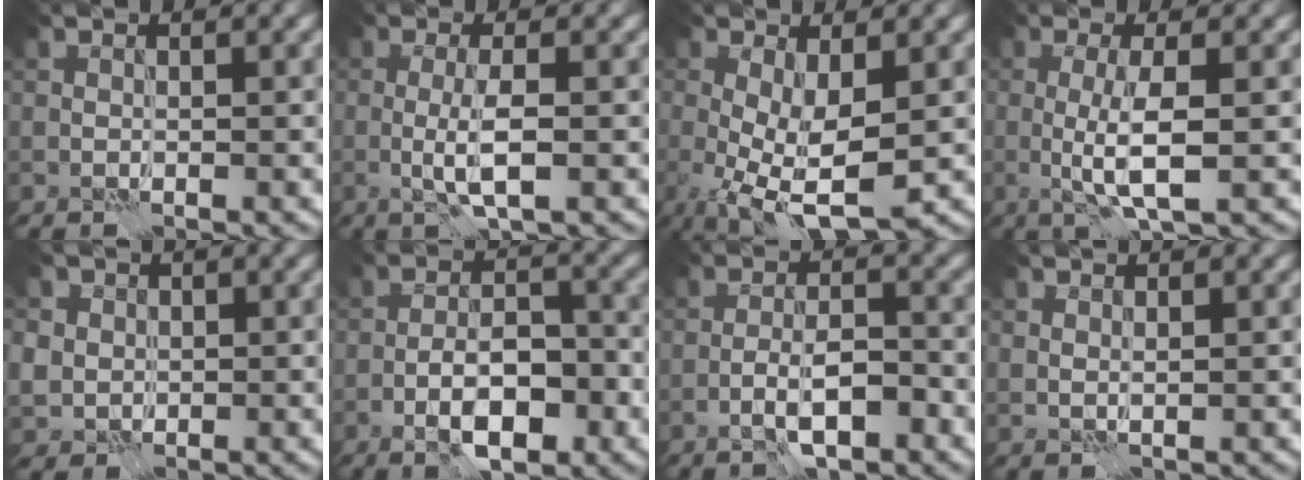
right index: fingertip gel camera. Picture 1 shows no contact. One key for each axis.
{"total": 2.9, "fx": -0.6, "fy": 0.2, "fz": 2.9, "tx": -0.055, "ty": -0.001, "tz": -0.014}
{"total": 7.0, "fx": -1.7, "fy": 2.7, "fz": 6.3, "tx": -0.129, "ty": -0.018, "tz": -0.025}
{"total": 4.0, "fx": -0.4, "fy": 0.4, "fz": 3.9, "tx": -0.077, "ty": -0.004, "tz": -0.009}
{"total": 4.2, "fx": 1.3, "fy": 3.7, "fz": 1.3, "tx": -0.045, "ty": 0.010, "tz": 0.020}
{"total": 5.3, "fx": -2.7, "fy": 1.9, "fz": 4.2, "tx": -0.062, "ty": 0.007, "tz": -0.048}
{"total": 3.8, "fx": -2.3, "fy": 0.9, "fz": 3.0, "tx": -0.051, "ty": 0.004, "tz": -0.041}
{"total": 0.6, "fx": 0.5, "fy": 0.2, "fz": 0.3, "tx": -0.007, "ty": -0.003, "tz": 0.013}